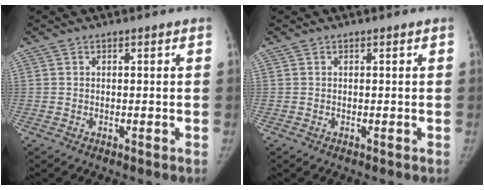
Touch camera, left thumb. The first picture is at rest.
{"total": 0.0}